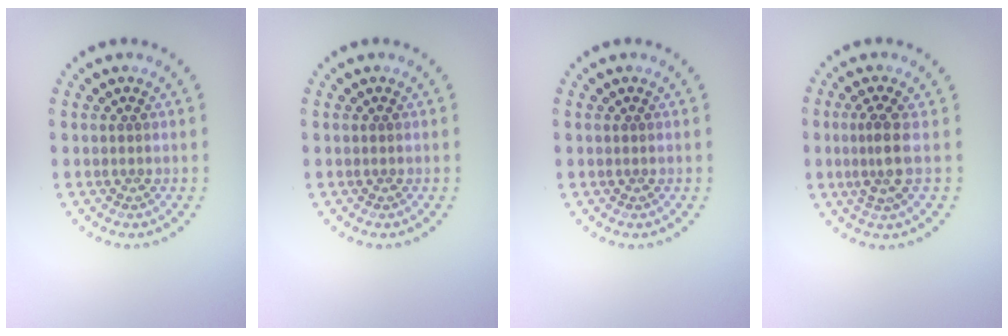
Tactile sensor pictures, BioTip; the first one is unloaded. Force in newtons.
{"total": 0.0}
{"total": 0.0}
{"total": 2.6, "press": 2.0, "slide": 1.6}